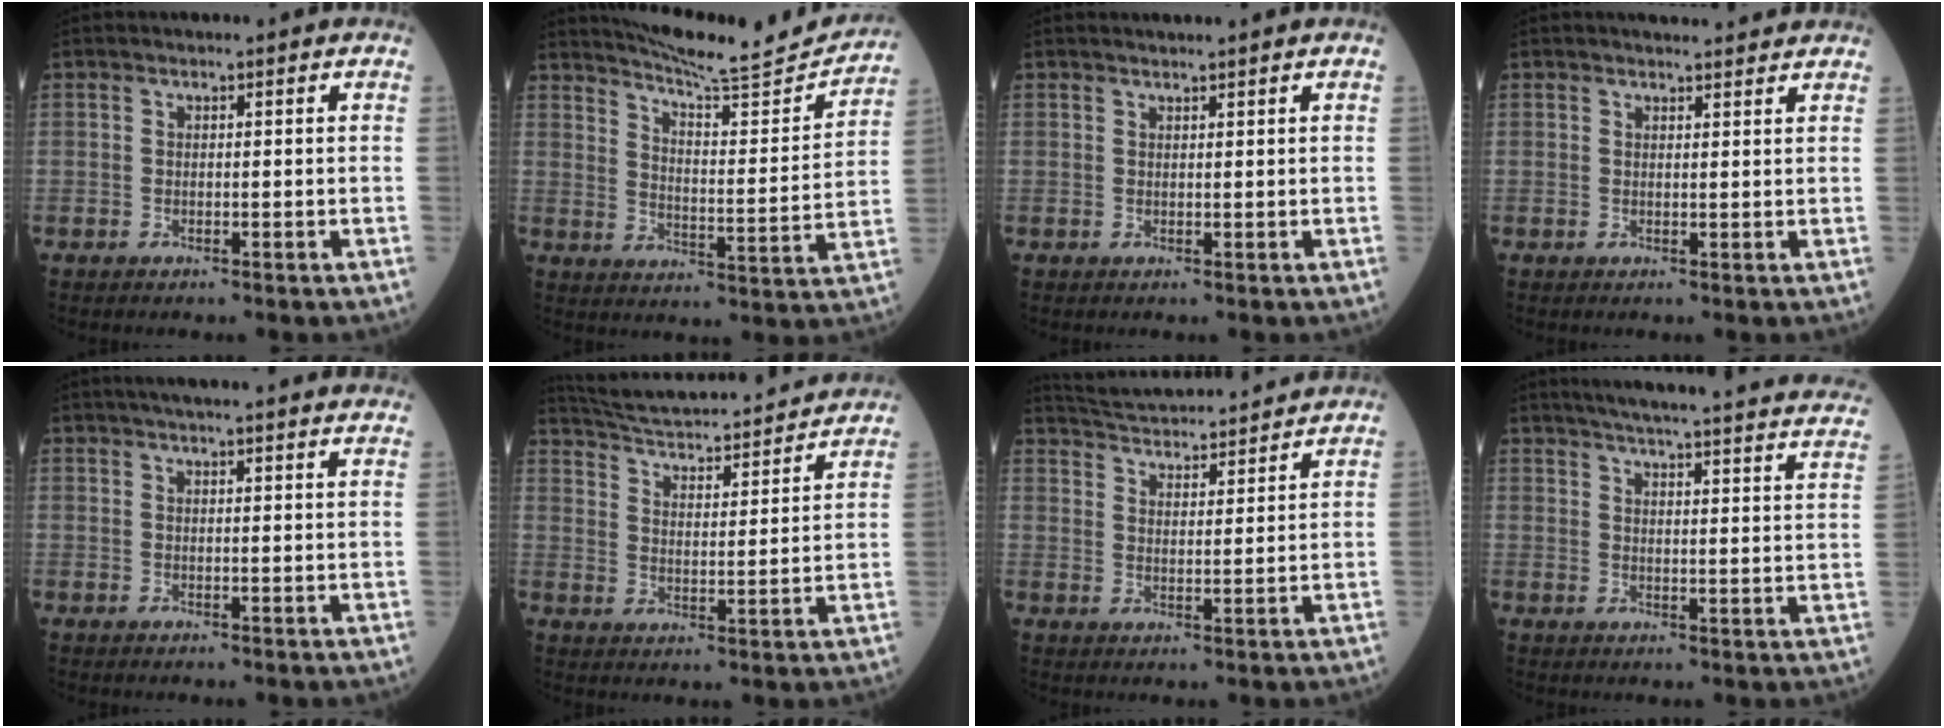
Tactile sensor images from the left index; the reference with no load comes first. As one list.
[{"total": 16.3, "force": [15.7, 0.2, 4.2], "torque": [-0.067, -0.045, 0.217]}, {"total": 1.7, "force": [1.6, -0.3, 0.6], "torque": [-0.003, 0.011, 0.029]}, {"total": 4.5, "force": [4.3, 0.5, 1.3], "torque": [-0.015, 0.013, 0.050]}, {"total": 18.3, "force": [16.7, 0.8, 7.4], "torque": [-0.100, 0.015, 0.201]}, {"total": 21.6, "force": [20.2, 2.4, 7.4], "torque": [-0.118, -0.002, 0.278]}, {"total": 16.4, "force": [15.6, 1.4, 4.8], "torque": [-0.086, 0.027, 0.230]}, {"total": 30.3, "force": [27.9, 1.3, 11.9], "torque": [-0.174, -0.069, 0.325]}]